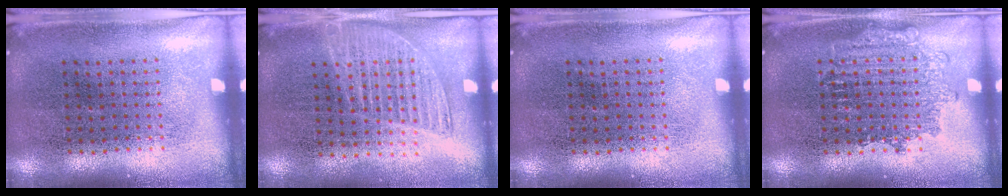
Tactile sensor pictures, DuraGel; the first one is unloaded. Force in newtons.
{"total": 1.4, "press": 1.3, "slide": 0.5}
{"total": 0.0}
{"total": 1.8, "press": 1.8, "slide": 0.3}